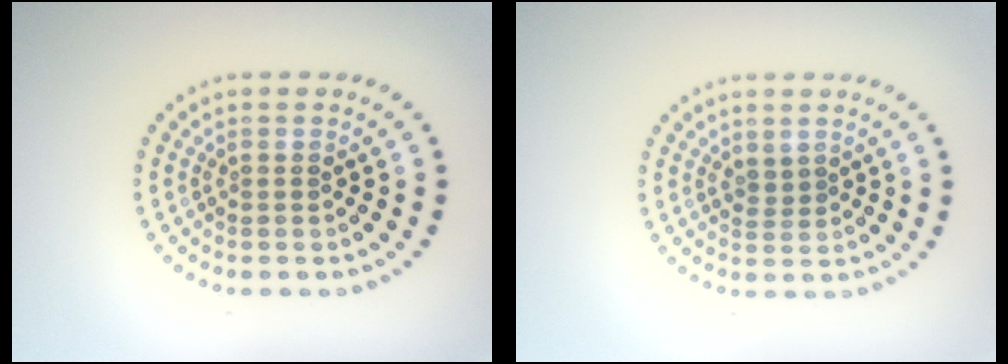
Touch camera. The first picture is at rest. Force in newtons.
{"total": 0.7, "press": 0.4, "slide": 0.5}